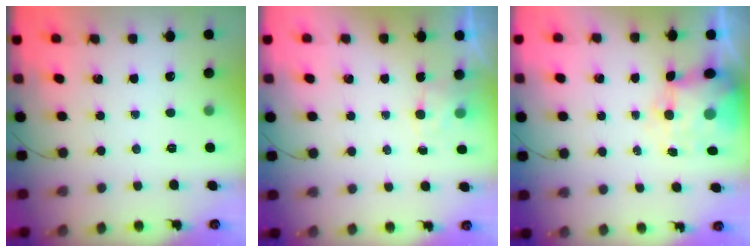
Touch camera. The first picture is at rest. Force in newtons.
{"total": 3.8, "press": 3.6, "slide": 1.1}
{"total": 7.2, "press": 7.0, "slide": 1.7}